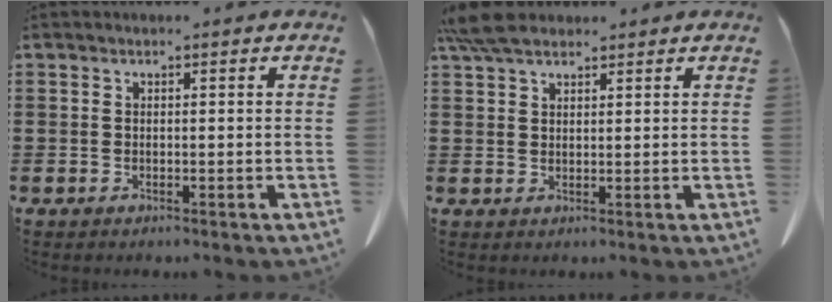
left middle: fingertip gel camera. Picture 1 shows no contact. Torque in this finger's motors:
{"motor_torque": [1.36, 0.78, 0.26, 0.09]}